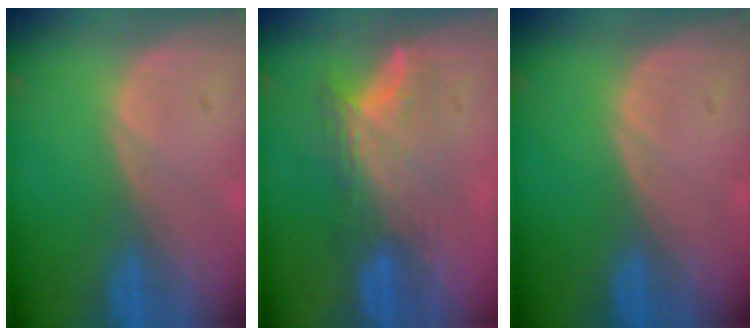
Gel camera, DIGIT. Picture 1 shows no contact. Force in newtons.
{"total": 8.1, "press": 6.8, "slide": 4.5}
{"total": 0.0}